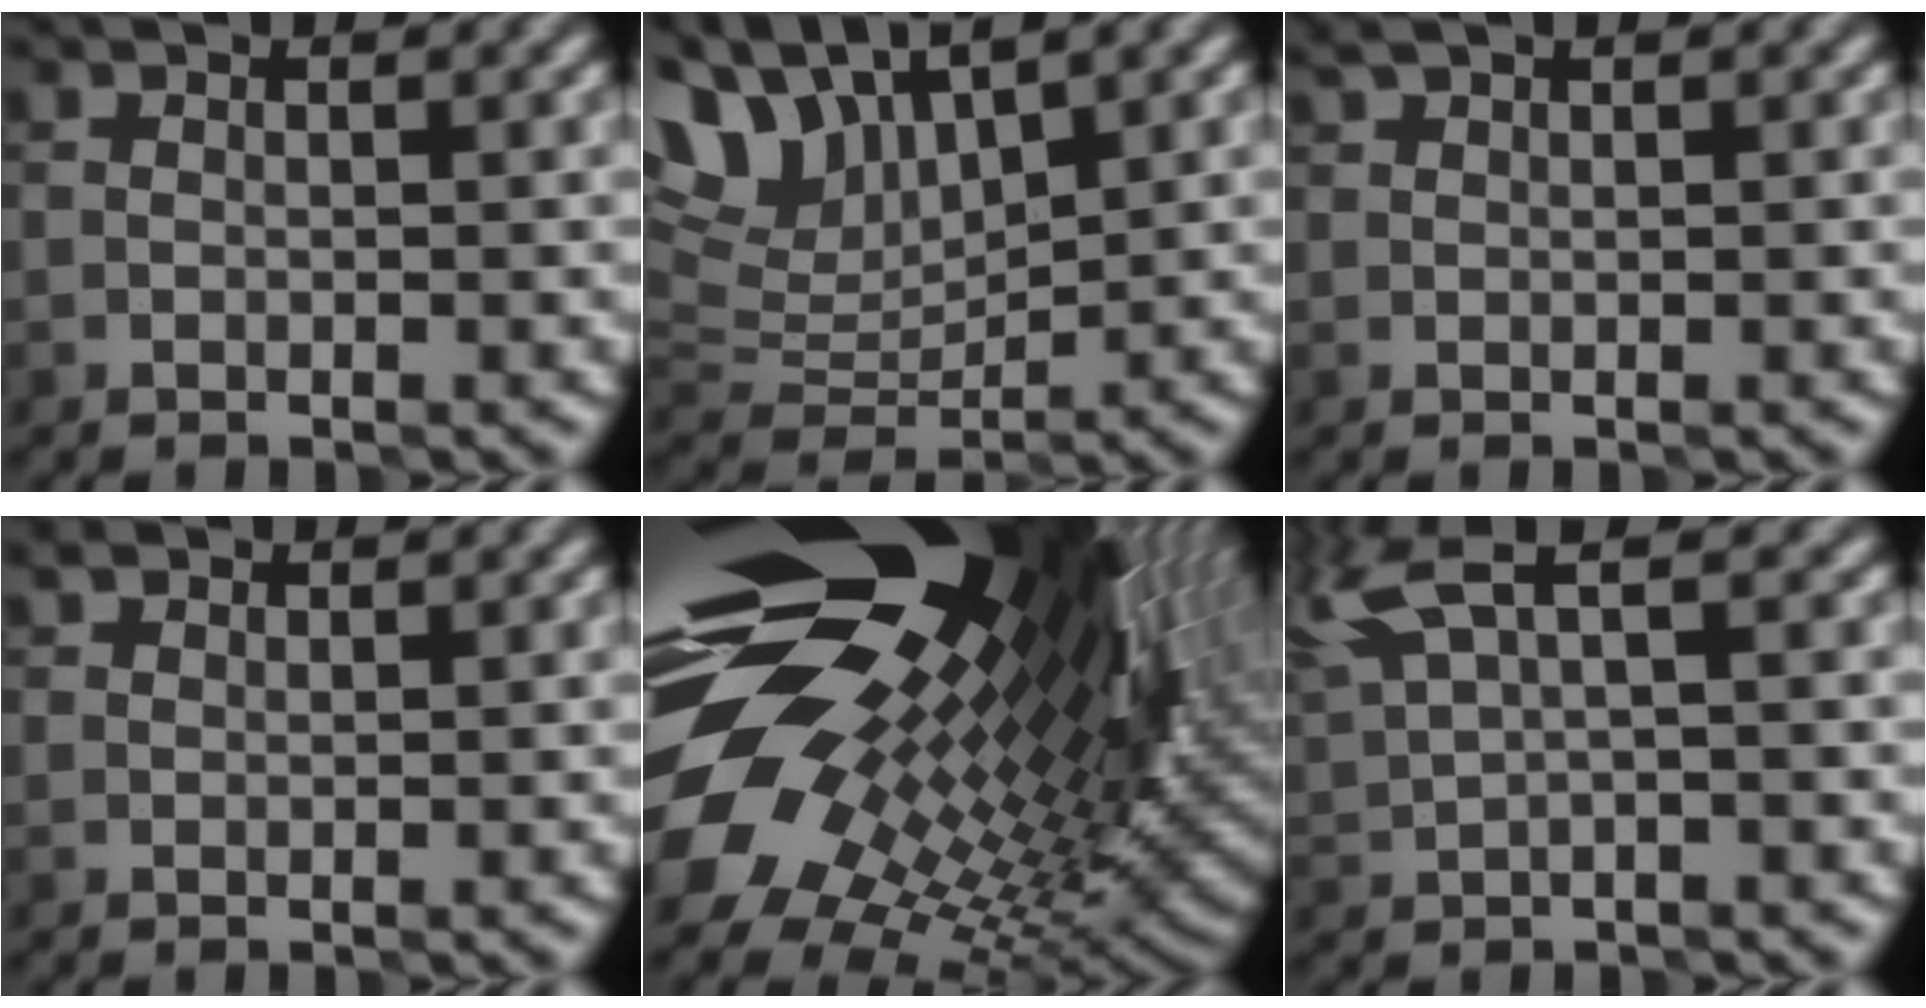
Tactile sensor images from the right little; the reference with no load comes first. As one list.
[{"total": 7.8, "force": [5.5, 3.0, 4.7], "torque": [-0.110, 0.012, 0.102]}, {"total": 1.1, "force": [1.0, 0.2, 0.5], "torque": [-0.015, 0.005, 0.024]}, {"total": 1.0, "force": [0.8, 0.5, 0.3], "torque": [-0.008, 0.002, 0.012]}, {"total": 19.7, "force": [6.3, 10.3, 15.6], "torque": [-0.280, 0.012, 0.111]}, {"total": 5.4, "force": [3.0, 1.2, 4.3], "torque": [-0.109, 0.019, 0.063]}]